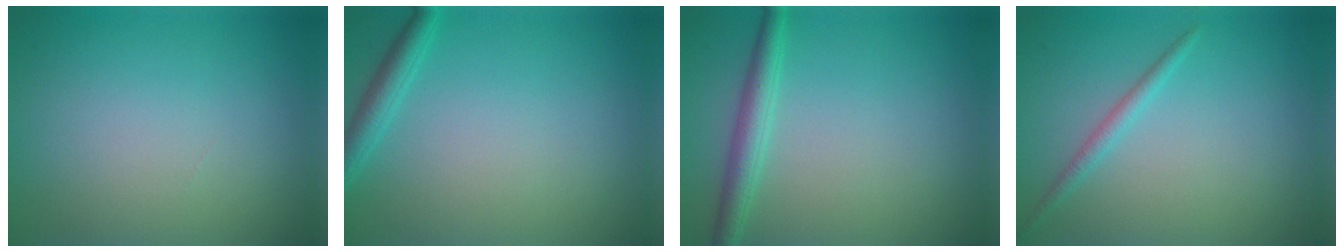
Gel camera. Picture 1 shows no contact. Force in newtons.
{"total": 2.1, "press": 2.0, "slide": 0.2}
{"total": 2.6, "press": 2.6, "slide": 0.0}
{"total": 1.3, "press": 1.3, "slide": 0.0}